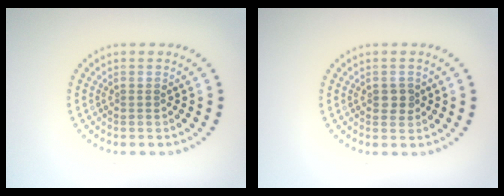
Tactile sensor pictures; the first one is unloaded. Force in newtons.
{"total": 1.5, "press": 1.4, "slide": 0.2}